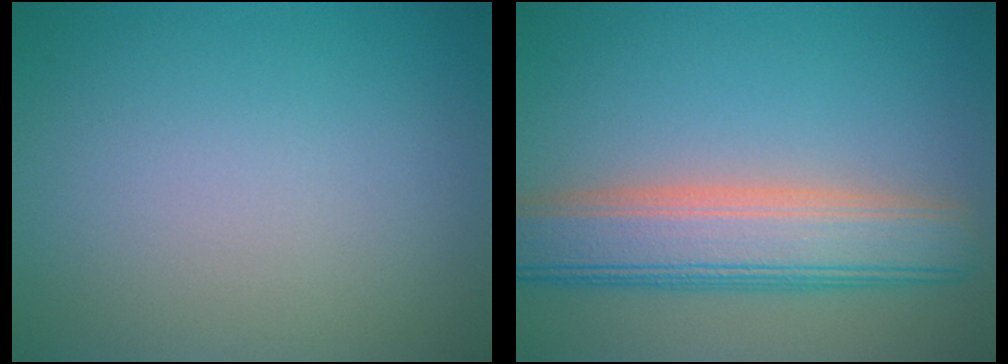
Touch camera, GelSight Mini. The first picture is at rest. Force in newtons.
{"total": 7.2, "press": 7.2, "slide": 0.3}